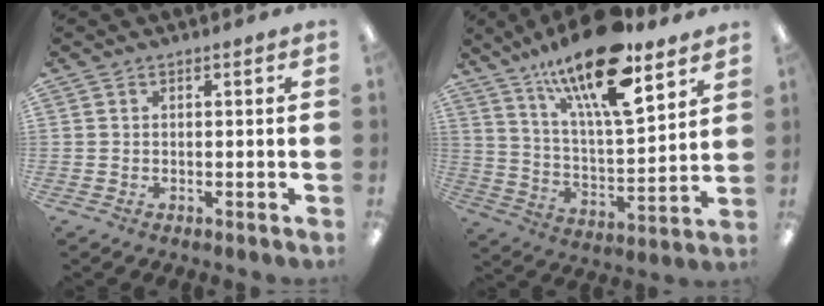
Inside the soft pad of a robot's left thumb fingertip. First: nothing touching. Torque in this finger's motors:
{"motor_torque": [0.54, 0.63, 1.55, -1.23, 0.32]}